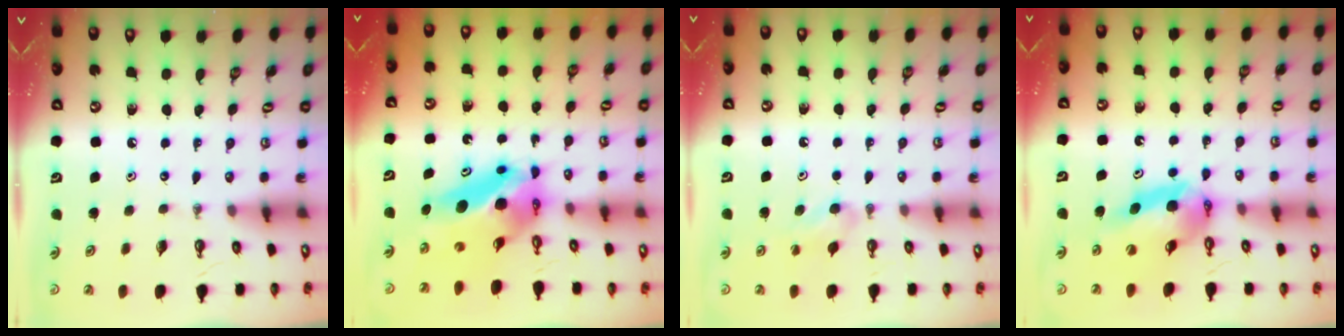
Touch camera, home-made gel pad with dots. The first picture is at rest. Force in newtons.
{"total": 11.1, "press": 10.7, "slide": 3.0}
{"total": 7.7, "press": 3.9, "slide": 6.6}
{"total": 10.5, "press": 10.4, "slide": 1.1}